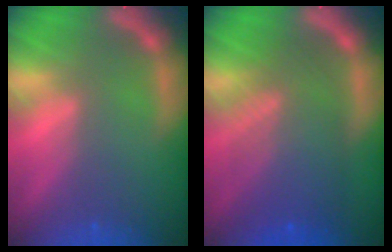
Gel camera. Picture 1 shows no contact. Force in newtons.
{"total": 8.5}